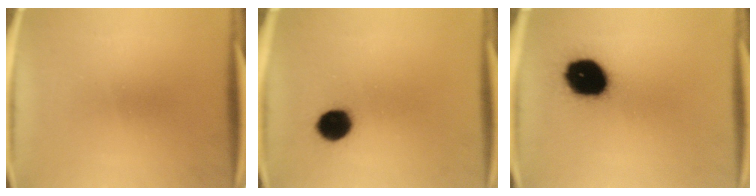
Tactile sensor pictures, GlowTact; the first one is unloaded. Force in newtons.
{"total": 7.3}
{"total": 16.3}